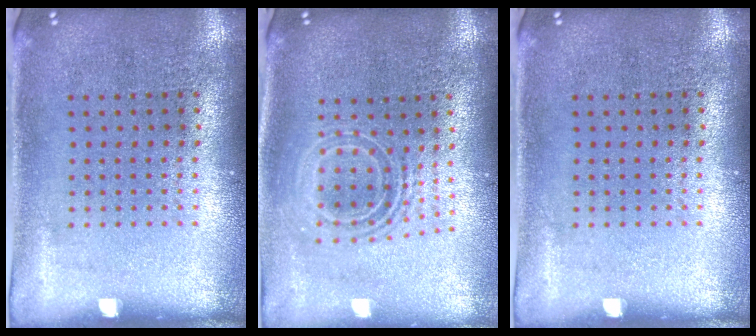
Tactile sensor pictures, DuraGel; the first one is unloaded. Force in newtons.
{"total": 1.8, "press": 1.4, "slide": 1.2}
{"total": 0.0}